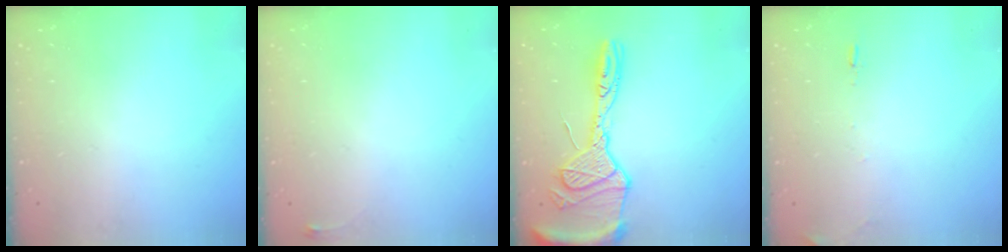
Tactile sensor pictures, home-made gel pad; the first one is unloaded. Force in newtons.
{"total": 3.6, "press": 3.5, "slide": 0.6}
{"total": 17.8, "press": 17.7, "slide": 1.7}
{"total": 5.6, "press": 5.3, "slide": 1.8}